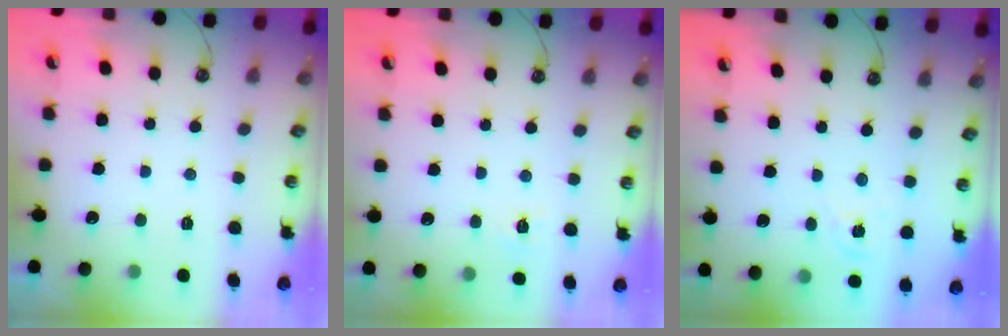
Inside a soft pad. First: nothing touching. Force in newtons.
{"total": 4.8, "press": 4.7, "slide": 0.5}
{"total": 1.3, "press": 1.3, "slide": 0.2}